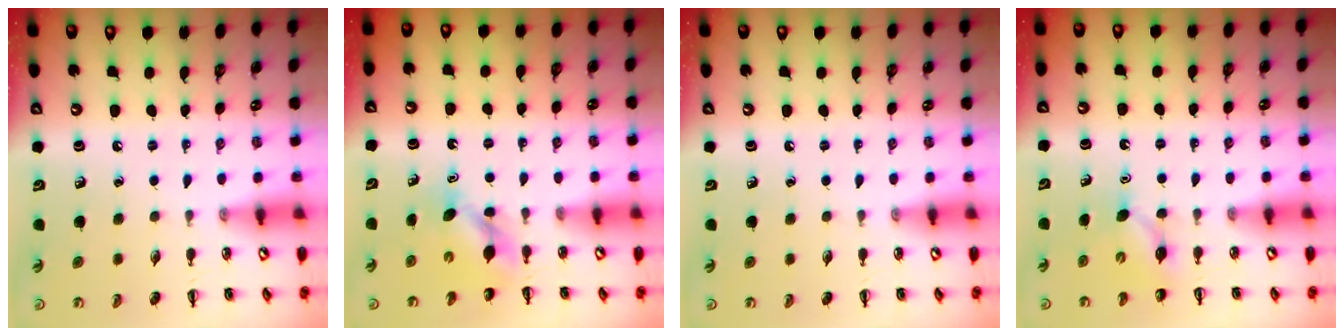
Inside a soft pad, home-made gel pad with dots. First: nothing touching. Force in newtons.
{"total": 5.0, "press": 4.9, "slide": 0.5}
{"total": 0.0}
{"total": 3.7, "press": 3.6, "slide": 0.9}